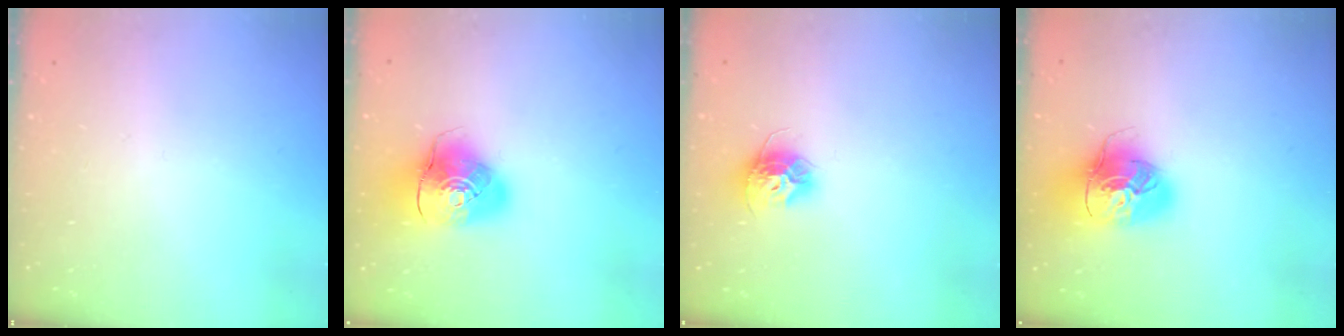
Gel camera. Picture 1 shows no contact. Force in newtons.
{"total": 10.9, "press": 10.7, "slide": 1.8}
{"total": 10.4, "press": 10.4, "slide": 0.5}
{"total": 16.2, "press": 16.1, "slide": 2.0}